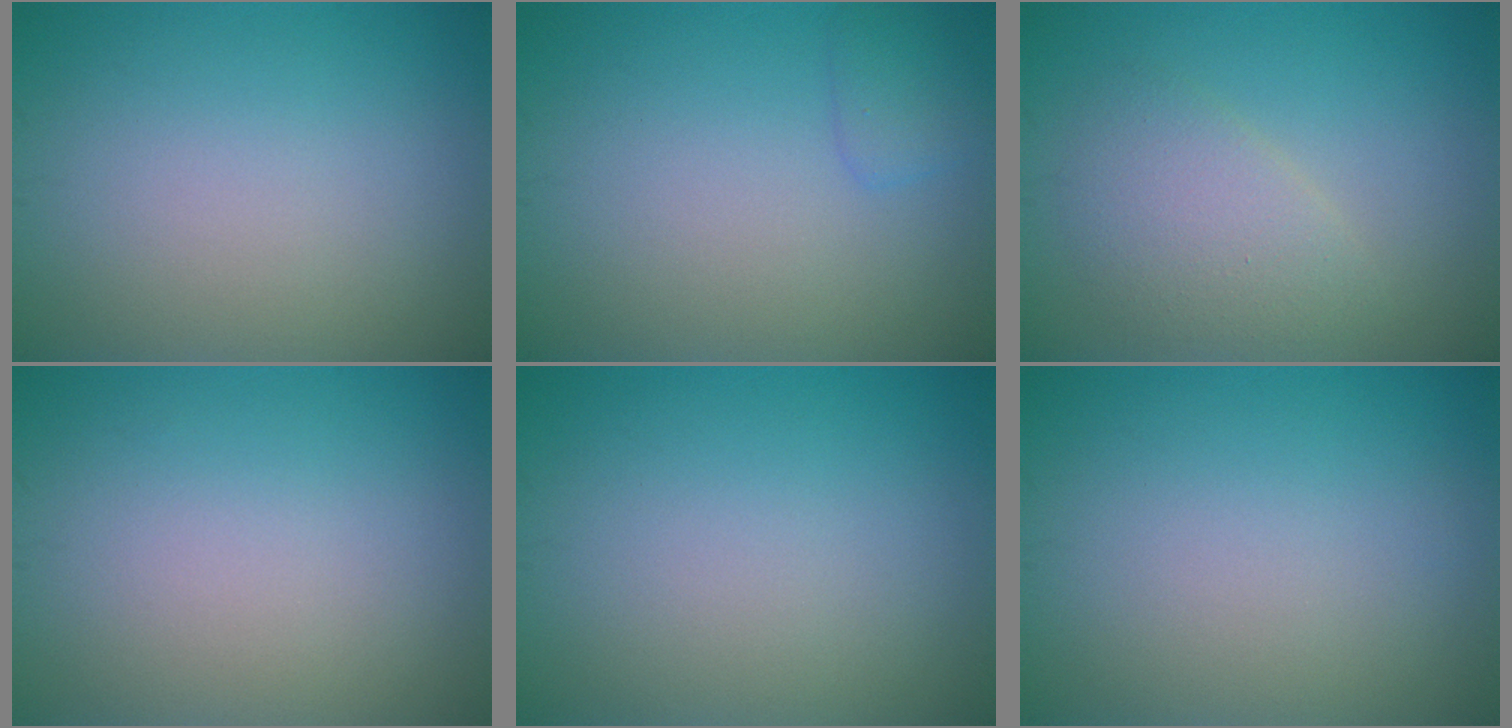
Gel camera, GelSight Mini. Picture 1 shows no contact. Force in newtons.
{"total": 1.3, "press": 1.3, "slide": 0.1}
{"total": 3.2, "press": 3.2, "slide": 0.4}
{"total": 0.0}
{"total": 0.0}
{"total": 0.0}